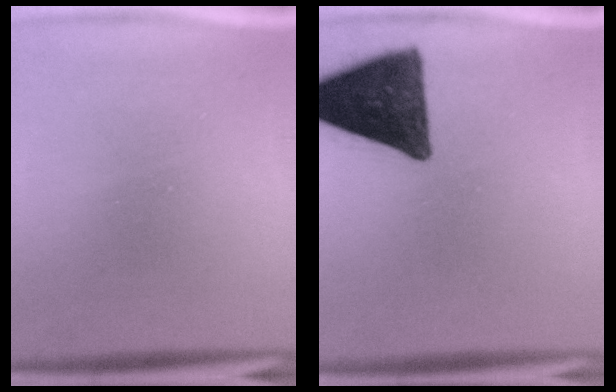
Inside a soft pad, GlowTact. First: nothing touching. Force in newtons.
{"total": 14.8}